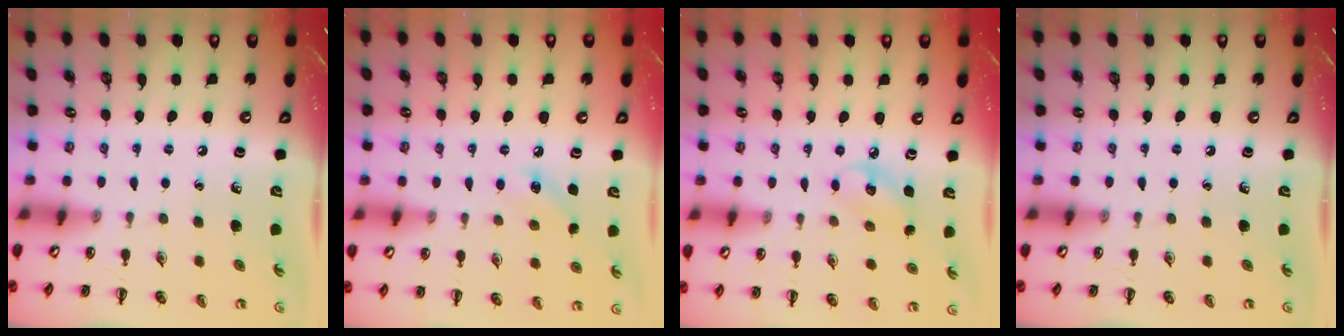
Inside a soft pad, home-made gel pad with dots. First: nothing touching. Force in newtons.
{"total": 7.2, "press": 6.9, "slide": 2.0}
{"total": 5.3, "press": 5.2, "slide": 0.9}
{"total": 0.0}